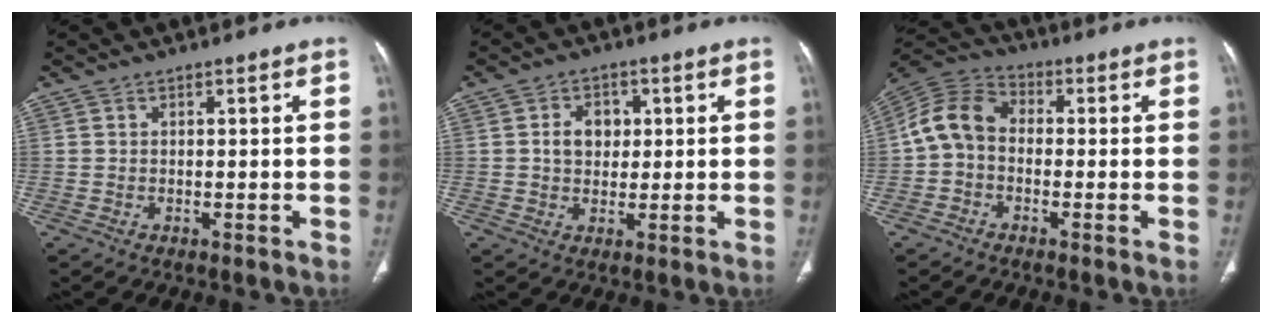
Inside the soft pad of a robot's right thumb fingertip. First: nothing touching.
{"total": 5.4, "force": [0.9, 4.3, 3.2], "torque": [-0.027, 0.001, 0.013]}
{"total": 8.8, "force": [-0.8, 6.8, 5.6], "torque": [-0.099, 0.028, -0.032]}